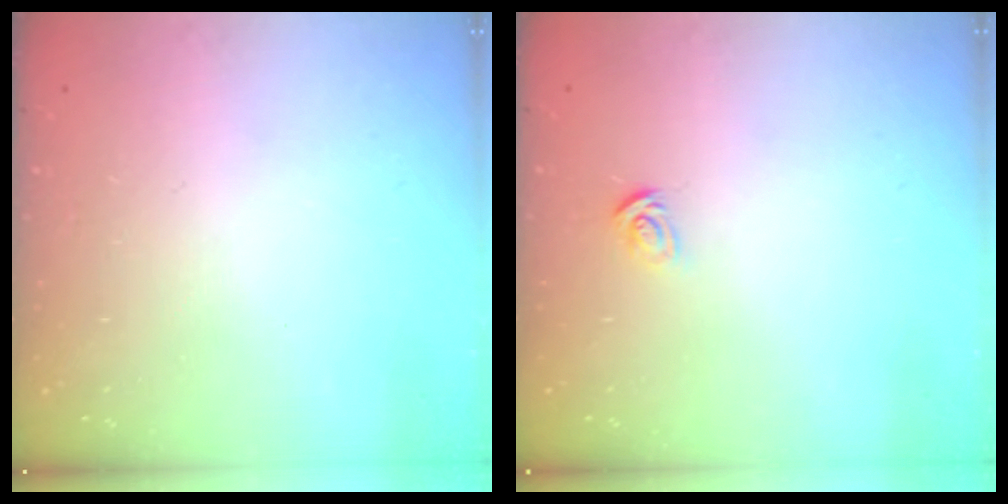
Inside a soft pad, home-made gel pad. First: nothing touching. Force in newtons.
{"total": 3.2, "press": 3.2, "slide": 0.3}